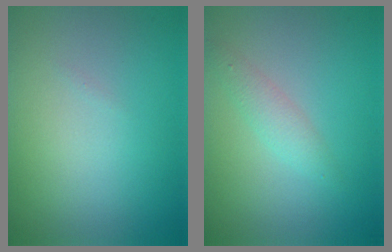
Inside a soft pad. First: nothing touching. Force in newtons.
{"total": 1.6, "press": 1.6, "slide": 0.0}